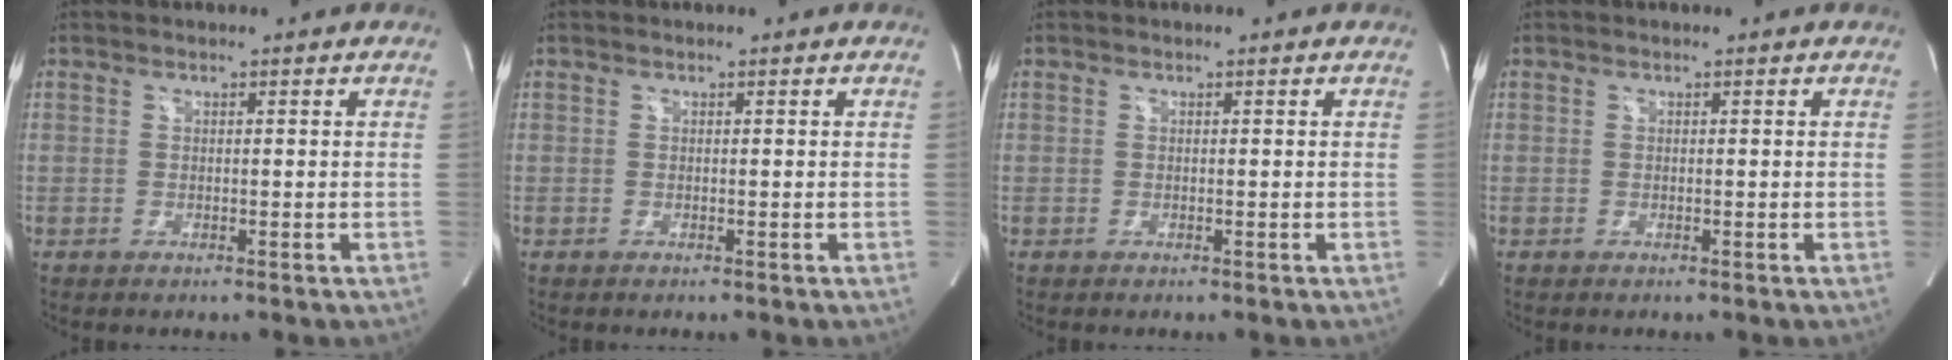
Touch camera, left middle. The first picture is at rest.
{"total": 0.0}
{"total": 0.0}
{"total": 0.0}